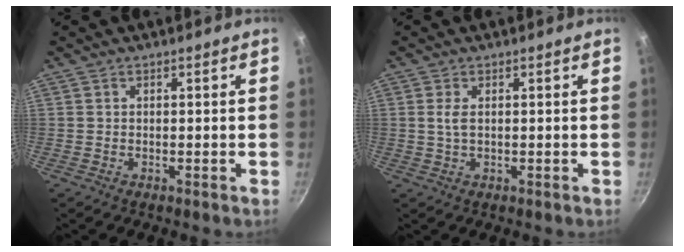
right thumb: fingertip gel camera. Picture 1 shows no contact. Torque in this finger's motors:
{"motor_torque": [-1.07, -0.02, -0.38, 0.02, 0.01]}